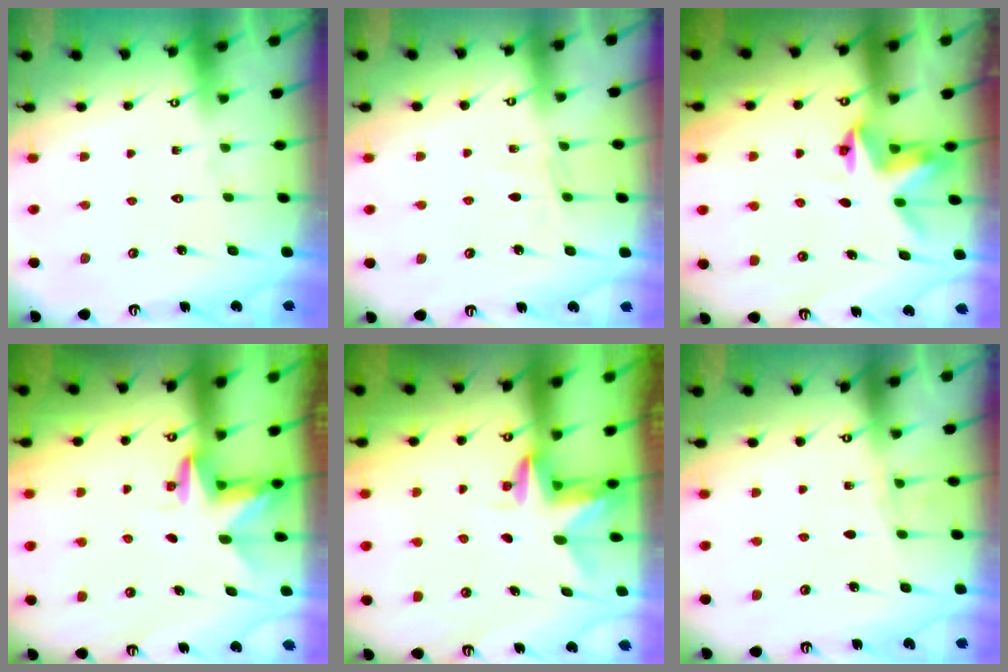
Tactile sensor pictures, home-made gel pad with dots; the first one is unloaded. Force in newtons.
{"total": 3.7, "press": 3.7, "slide": 0.5}
{"total": 3.8, "press": 3.8, "slide": 0.3}
{"total": 3.2, "press": 3.2, "slide": 0.1}
{"total": 3.1, "press": 3.1, "slide": 0.2}
{"total": 5.2, "press": 5.1, "slide": 0.5}